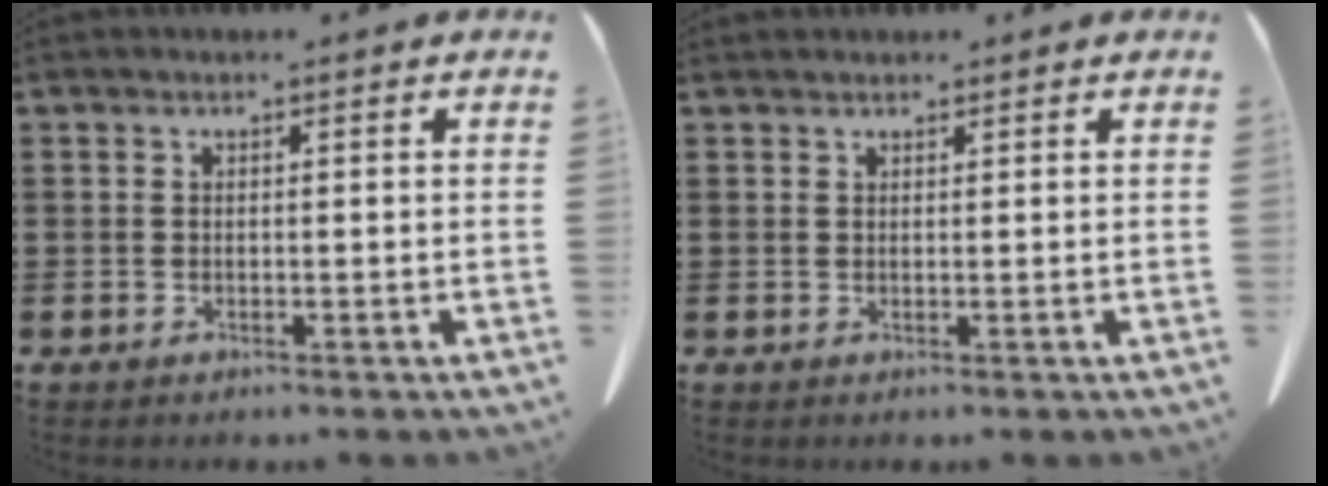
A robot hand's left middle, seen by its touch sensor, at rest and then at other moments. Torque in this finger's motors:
{"motor_torque": [0.14, 0.05, -0.09, -0.01]}